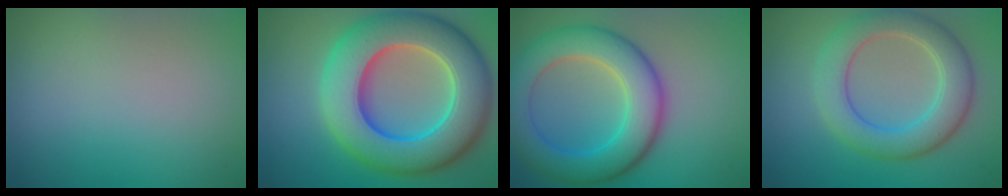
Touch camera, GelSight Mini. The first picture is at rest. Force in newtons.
{"total": 13.3, "press": 13.1, "slide": 2.1}
{"total": 8.3, "press": 8.3, "slide": 0.1}
{"total": 6.0, "press": 6.0, "slide": 0.1}